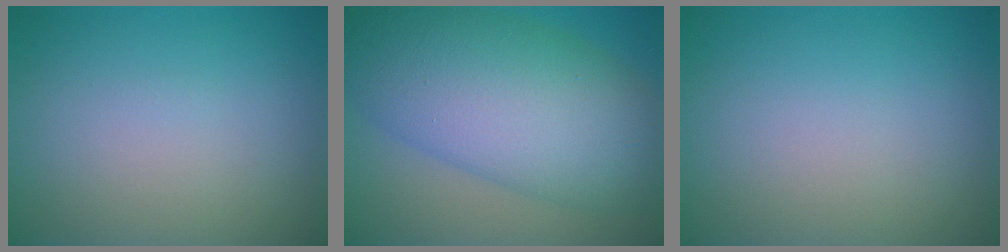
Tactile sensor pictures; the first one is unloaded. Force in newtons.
{"total": 12.4, "press": 12.4, "slide": 0.2}
{"total": 0.0}